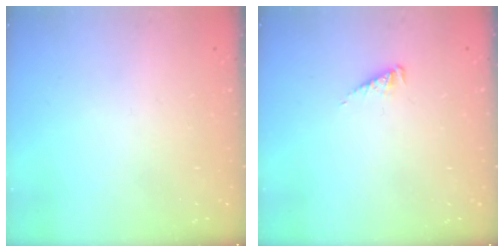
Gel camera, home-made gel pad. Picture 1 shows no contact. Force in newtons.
{"total": 2.5, "press": 2.4, "slide": 0.4}